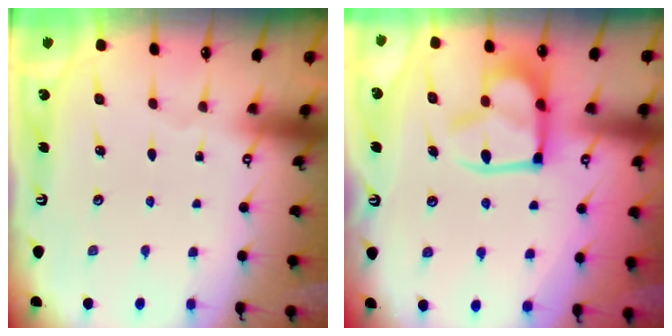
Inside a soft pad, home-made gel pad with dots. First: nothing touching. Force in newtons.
{"total": 14.8, "press": 14.7, "slide": 1.7}